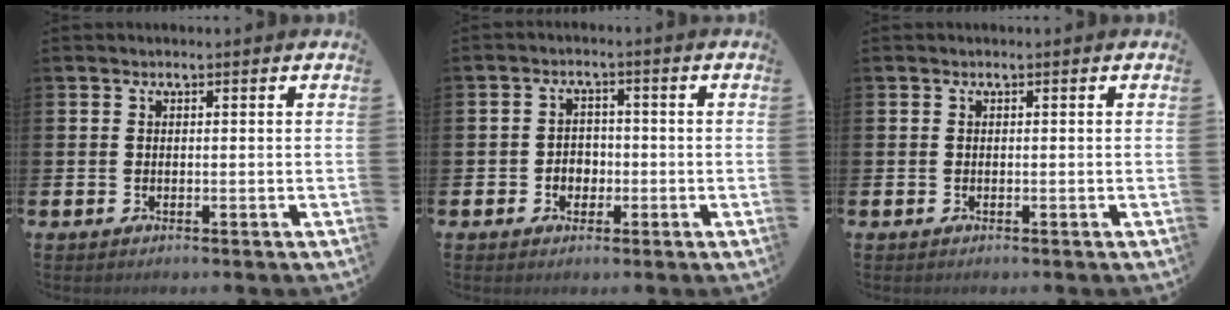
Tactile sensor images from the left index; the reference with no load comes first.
{"total": 2.7, "force": [-0.7, 2.3, 1.0], "torque": [-0.012, 0.002, -0.021]}
{"total": 0.0}